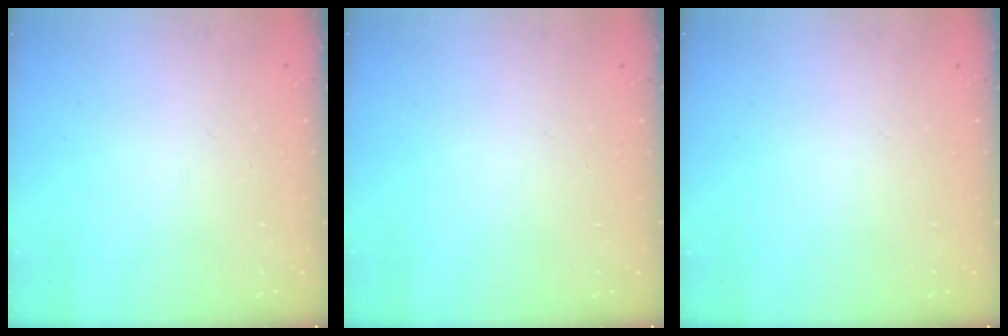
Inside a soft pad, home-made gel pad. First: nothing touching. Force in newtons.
{"total": 0.0}
{"total": 0.0}